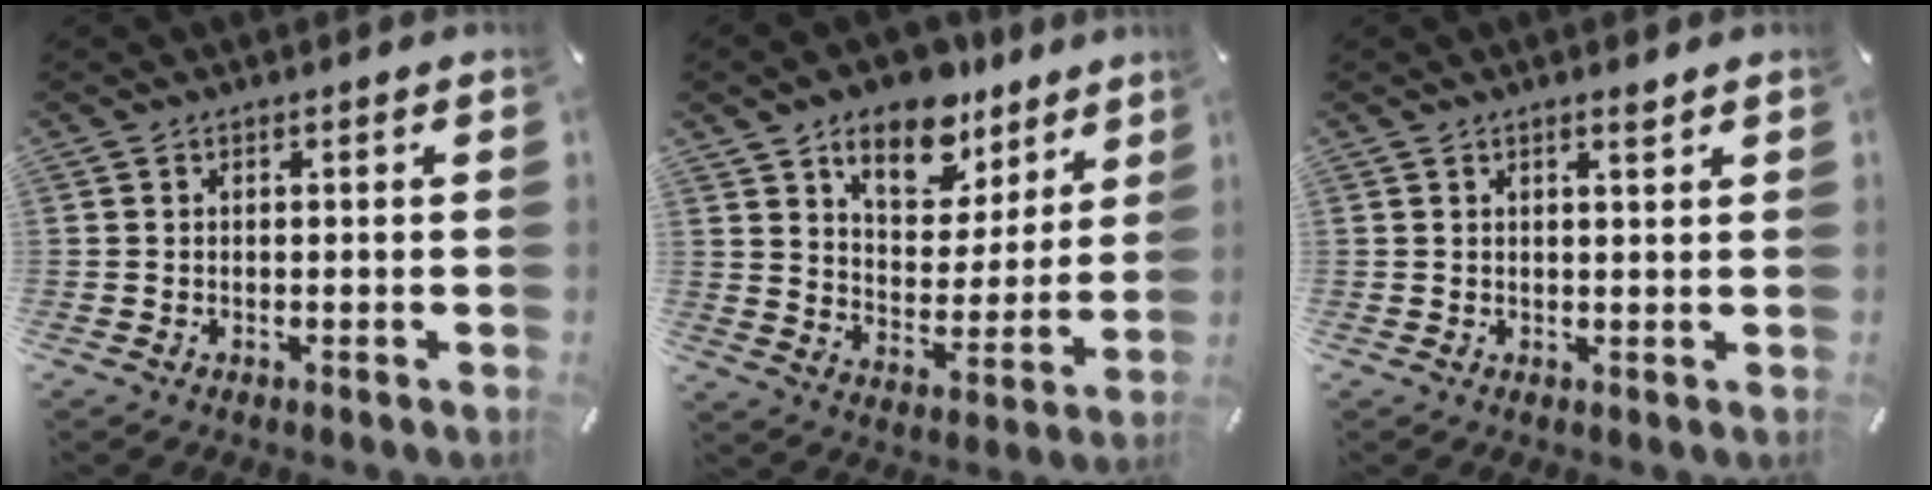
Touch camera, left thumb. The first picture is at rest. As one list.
[{"total": 13.9, "force": [10.2, 7.7, 5.5], "torque": [-0.082, -0.068, 0.183]}, {"total": 1.7, "force": [1.3, 0.1, 1.1], "torque": [-0.015, -0.004, 0.022]}]